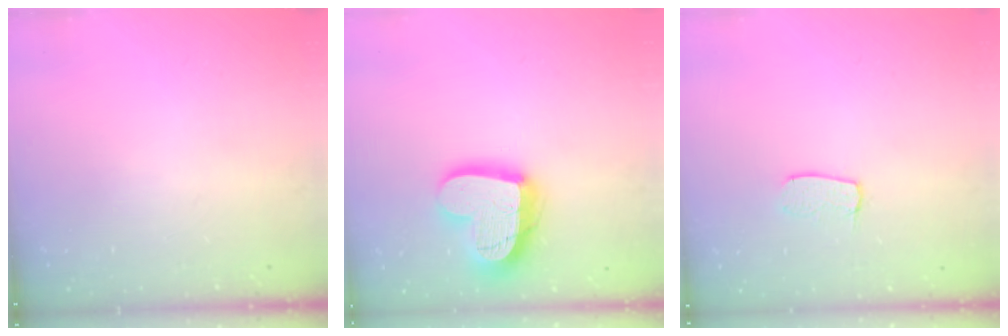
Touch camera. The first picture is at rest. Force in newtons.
{"total": 21.4, "press": 21.3, "slide": 2.1}
{"total": 6.0, "press": 6.0, "slide": 0.5}